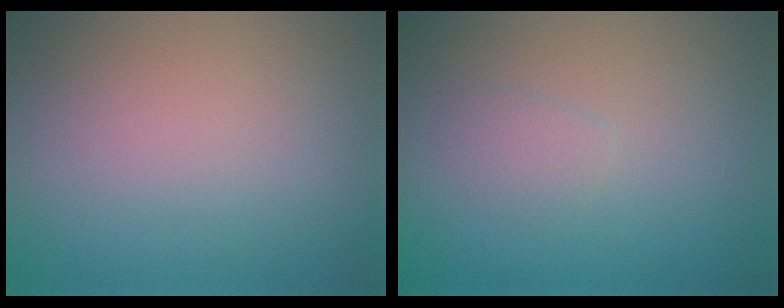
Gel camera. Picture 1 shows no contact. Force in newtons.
{"total": 1.0, "press": 1.0, "slide": 0.1}